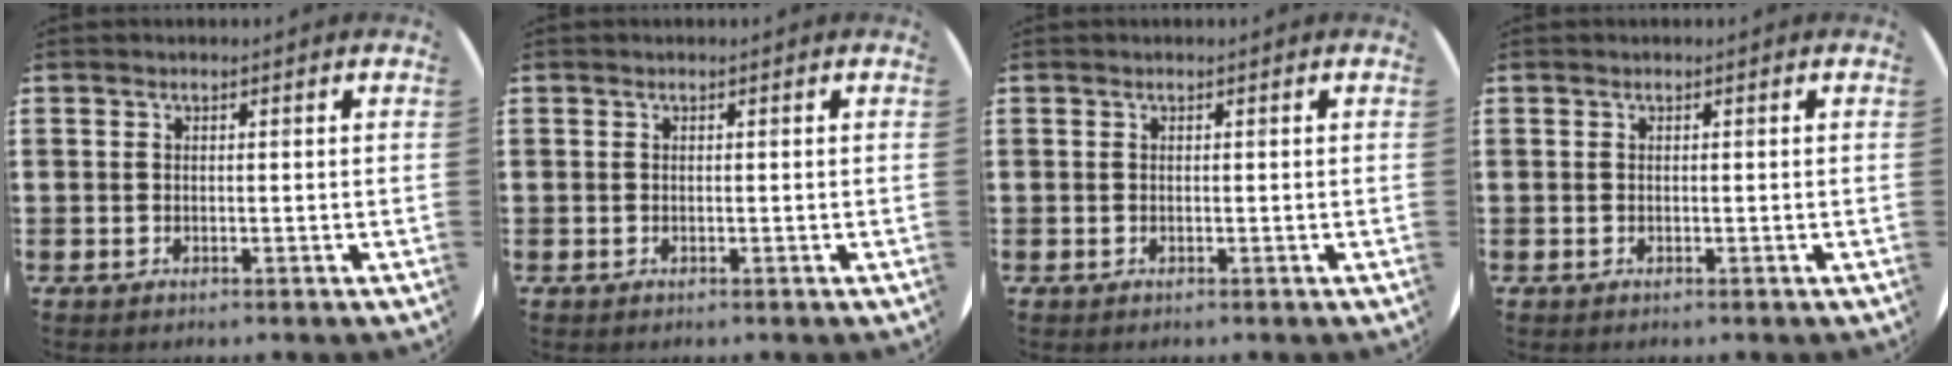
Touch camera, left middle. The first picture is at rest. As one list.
[{"total": 0.0}, {"total": 0.0}, {"total": 0.0}]